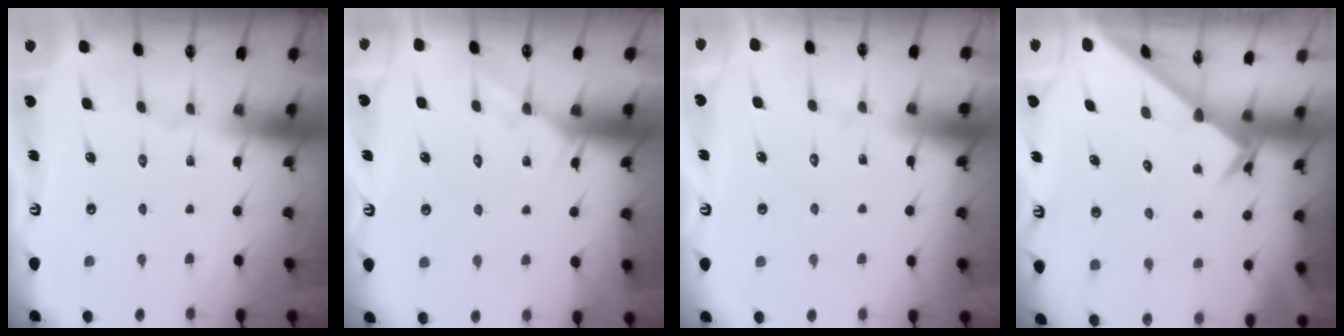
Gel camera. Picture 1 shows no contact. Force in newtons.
{"total": 4.3, "press": 4.3, "slide": 0.5}
{"total": 4.8, "press": 4.7, "slide": 0.5}
{"total": 2.6, "press": 2.6, "slide": 0.2}